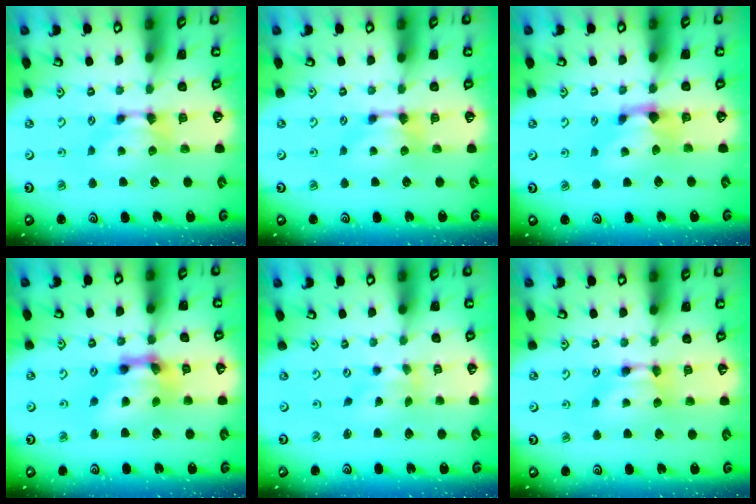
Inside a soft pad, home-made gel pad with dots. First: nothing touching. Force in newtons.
{"total": 0.0}
{"total": 1.4, "press": 0.4, "slide": 1.3}
{"total": 8.4, "press": 7.6, "slide": 3.4}
{"total": 1.2, "press": 0.3, "slide": 1.1}
{"total": 1.8, "press": 1.7, "slide": 0.1}